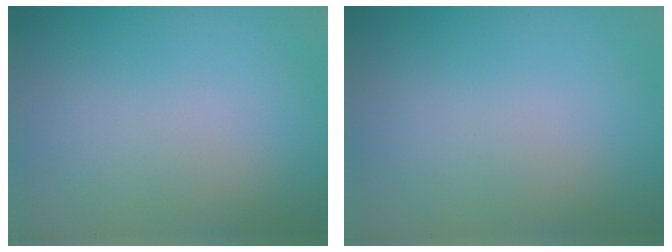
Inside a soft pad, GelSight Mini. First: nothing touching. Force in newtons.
{"total": 0.0}